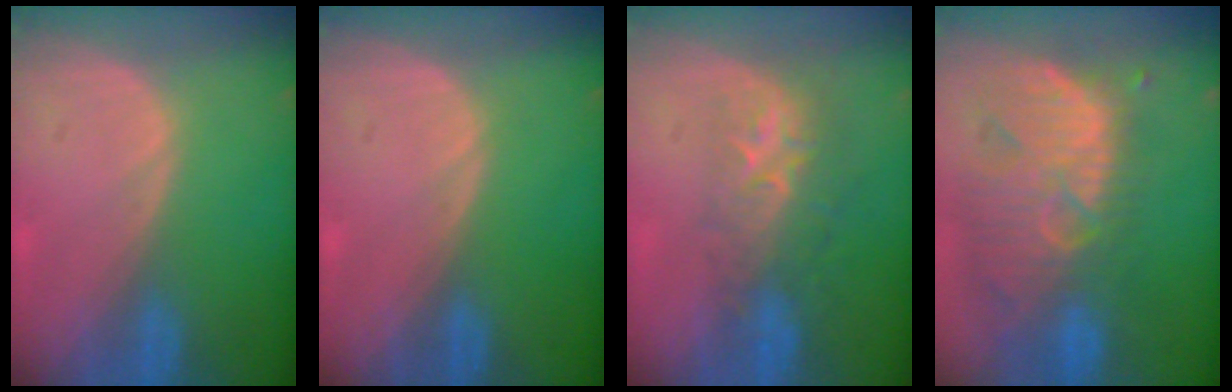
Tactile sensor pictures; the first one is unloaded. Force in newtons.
{"total": 0.0}
{"total": 8.8, "press": 7.1, "slide": 5.2}
{"total": 12.4, "press": 11.0, "slide": 5.7}